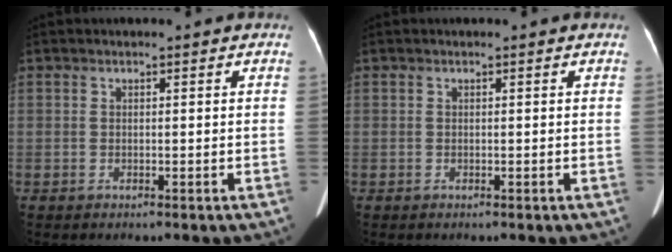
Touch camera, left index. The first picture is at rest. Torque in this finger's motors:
{"motor_torque": [0.06, -0.02, 0.01, 0.01]}